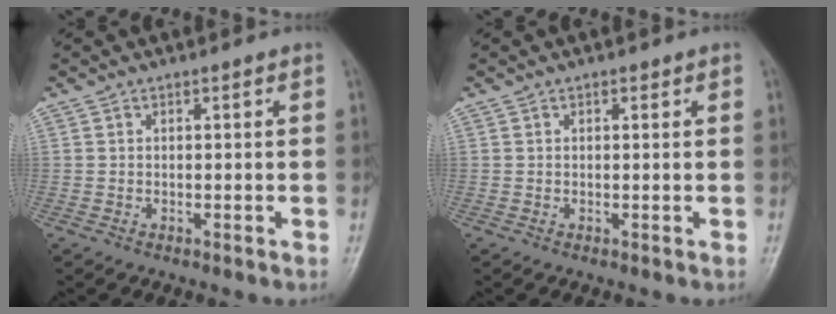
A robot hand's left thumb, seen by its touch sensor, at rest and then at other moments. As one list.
[{"total": 0.5, "force": [0.3, 0.4, 0.3], "torque": [-0.001, -0.001, 0.002]}]